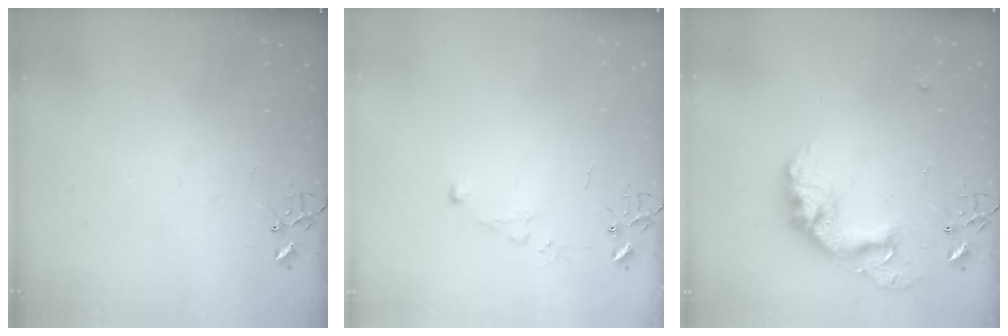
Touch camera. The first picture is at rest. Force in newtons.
{"total": 4.4, "press": 4.4, "slide": 0.5}
{"total": 17.2, "press": 17.2, "slide": 1.2}